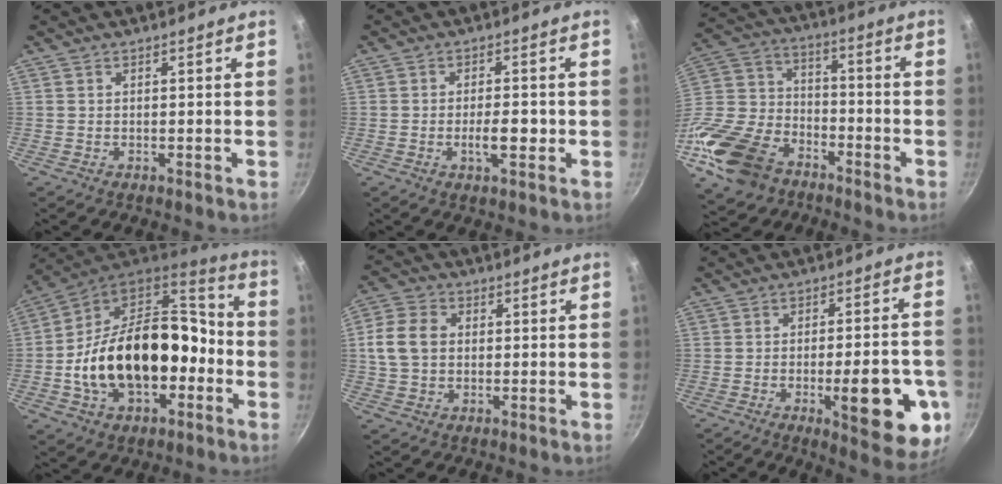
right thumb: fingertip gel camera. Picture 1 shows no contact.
{"total": 4.9, "force": [-1.1, 1.9, 4.4], "torque": [-0.057, 0.009, -0.017]}
{"total": 21.9, "force": [-12.1, 14.3, 11.4], "torque": [-0.231, 0.063, -0.232]}
{"total": 24.9, "force": [-4.6, 16.1, 18.4], "torque": [-0.285, 0.068, -0.070]}
{"total": 8.8, "force": [0.9, 6.8, 5.5], "torque": [-0.092, 0.008, 0.004]}
{"total": 17.5, "force": [-5.6, 5.7, 15.6], "torque": [-0.168, 0.014, -0.070]}